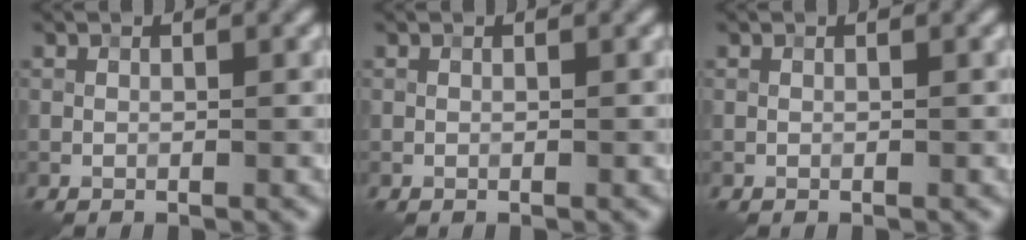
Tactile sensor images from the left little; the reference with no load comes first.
{"total": 0.0}
{"total": 0.0}